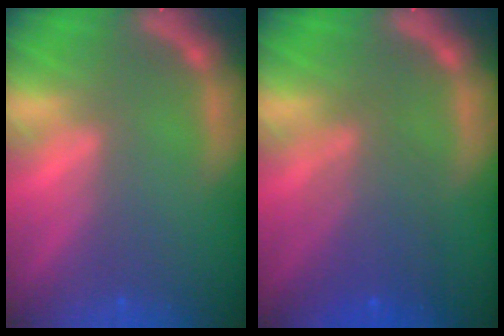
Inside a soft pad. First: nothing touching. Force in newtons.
{"total": 5.0}